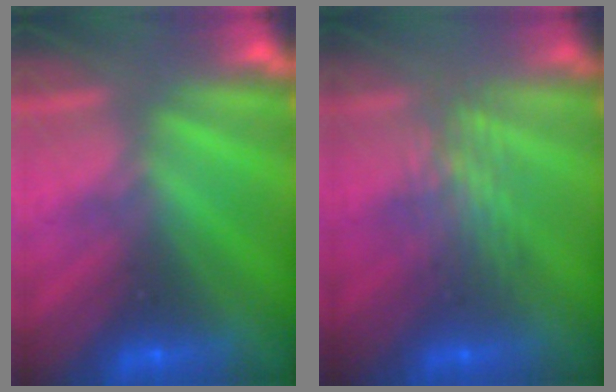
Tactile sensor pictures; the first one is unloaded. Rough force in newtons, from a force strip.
{"total": 2.7}